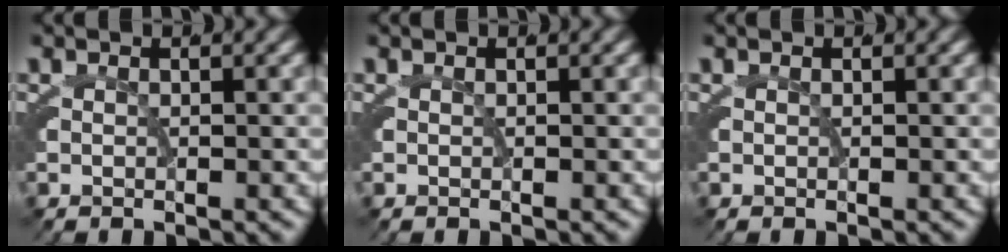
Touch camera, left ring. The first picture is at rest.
{"total": 0.0}
{"total": 0.0}